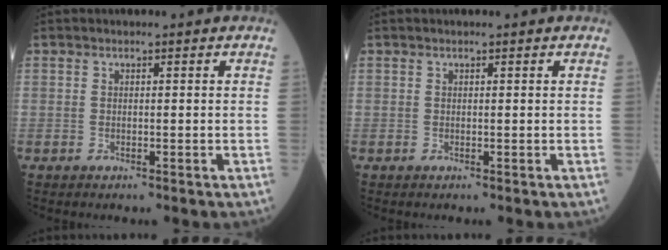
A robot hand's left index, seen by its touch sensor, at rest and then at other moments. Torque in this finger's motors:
{"motor_torque": [0.05, -0.15, -0.04, 0.00]}